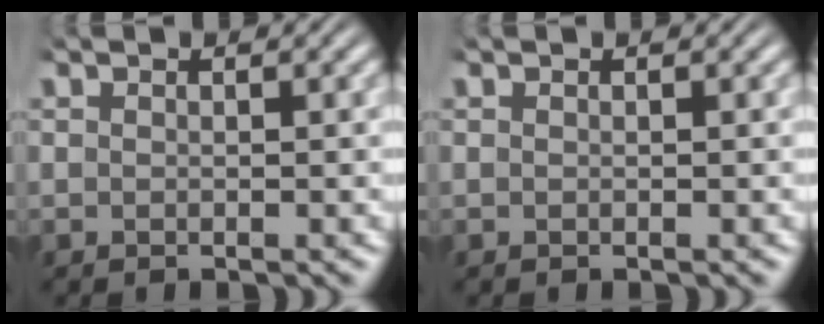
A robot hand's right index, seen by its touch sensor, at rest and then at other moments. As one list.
[{"total": 0.0}]